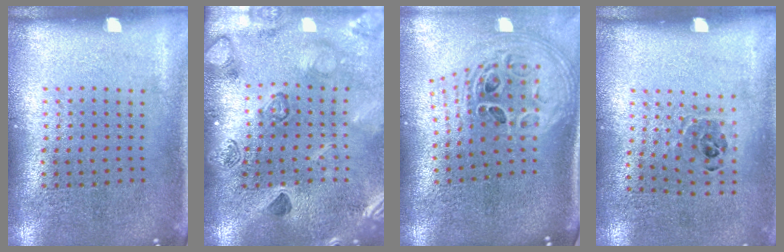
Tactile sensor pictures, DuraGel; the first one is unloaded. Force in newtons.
{"total": 2.3, "press": 2.3, "slide": 0.2}
{"total": 2.5, "press": 1.8, "slide": 1.7}
{"total": 0.9, "press": 0.8, "slide": 0.5}